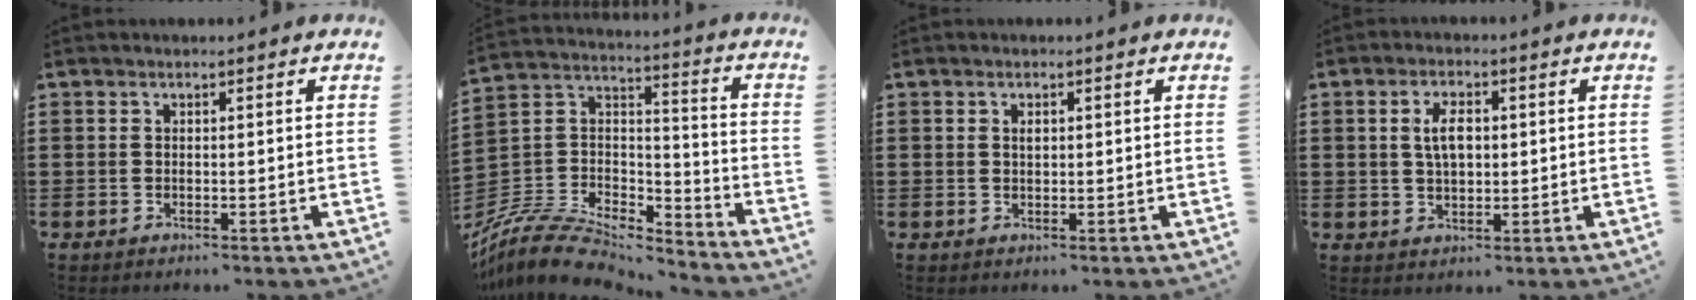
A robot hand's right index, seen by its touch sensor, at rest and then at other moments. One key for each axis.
{"total": 9.2, "fx": -8.3, "fy": 3.0, "fz": 2.9, "tx": -0.076, "ty": 0.008, "tz": -0.167}
{"total": 1.1, "fx": 0.3, "fy": 0.6, "fz": 0.8, "tx": -0.019, "ty": 0.003, "tz": 0.006}
{"total": 4.2, "fx": 0.6, "fy": 2.0, "fz": 3.7, "tx": -0.067, "ty": 0.006, "tz": 0.007}